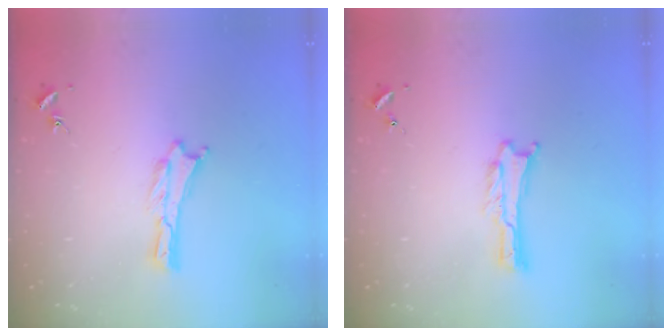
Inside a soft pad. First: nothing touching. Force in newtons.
{"total": 0.0}